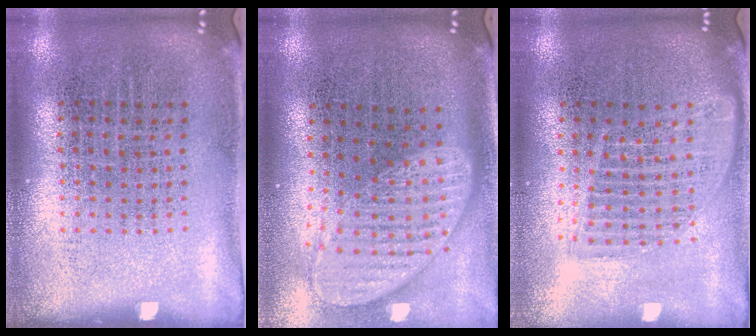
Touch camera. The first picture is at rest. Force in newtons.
{"total": 2.0, "press": 1.5, "slide": 1.3}
{"total": 1.6, "press": 1.5, "slide": 0.7}